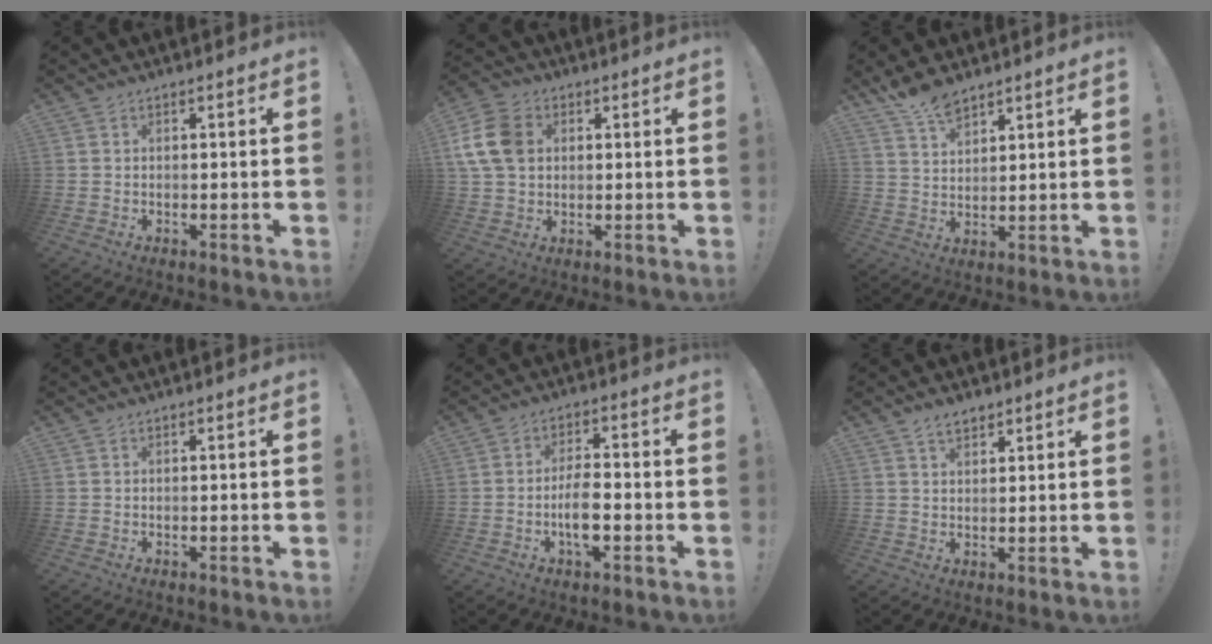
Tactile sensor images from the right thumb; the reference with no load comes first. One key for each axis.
{"total": 12.9, "fx": 2.9, "fy": 9.9, "fz": 7.7, "tx": -0.152, "ty": 0.000, "tz": 0.061}
{"total": 7.4, "fx": 6.2, "fy": 2.7, "fz": 3.0, "tx": -0.057, "ty": -0.039, "tz": 0.116}
{"total": 0.0}
{"total": 7.2, "fx": -2.4, "fy": 2.8, "fz": 6.2, "tx": -0.113, "ty": 0.002, "tz": -0.044}
{"total": 3.9, "fx": 3.0, "fy": 2.0, "fz": 1.7, "tx": -0.027, "ty": -0.012, "tz": 0.054}